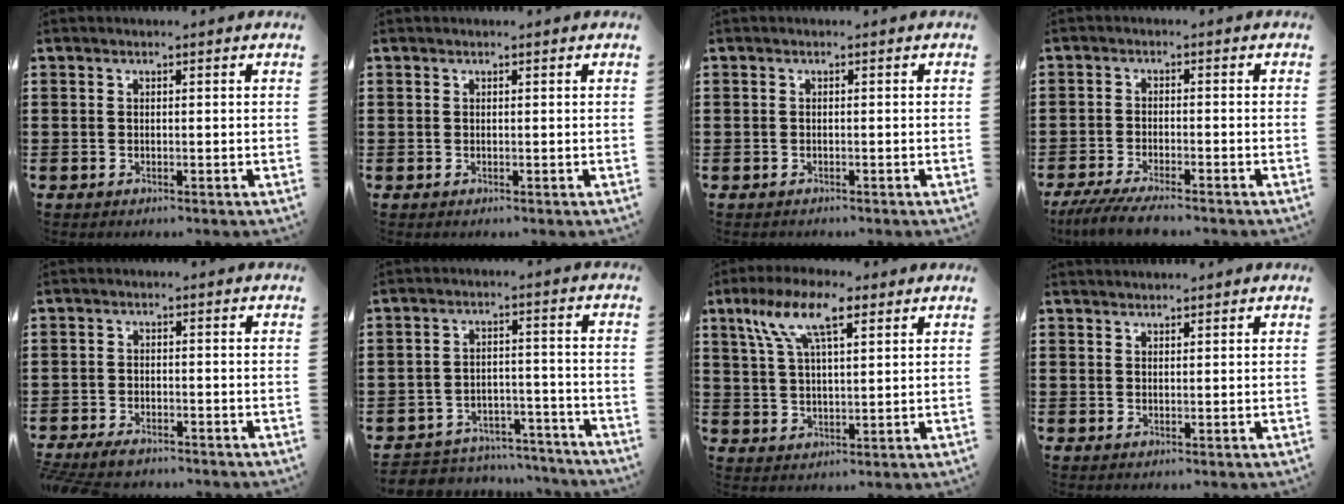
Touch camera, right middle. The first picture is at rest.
{"total": 0.0}
{"total": 0.6, "force": [-0.5, 0.3, -0.1], "torque": [0.001, 0.001, -0.012]}
{"total": 4.8, "force": [-4.2, 0.4, 2.2], "torque": [-0.056, -0.015, -0.083]}
{"total": 2.8, "force": [-2.7, 0.6, 0.7], "torque": [-0.022, -0.001, -0.058]}
{"total": 5.2, "force": [-5.1, 1.0, 0.2], "torque": [-0.011, 0.011, -0.107]}
{"total": 8.8, "force": [5.1, 2.8, 6.6], "torque": [-0.142, 0.009, 0.089]}
{"total": 1.2, "force": [1.2, 0.0, 0.0], "torque": [-0.001, 0.000, 0.023]}